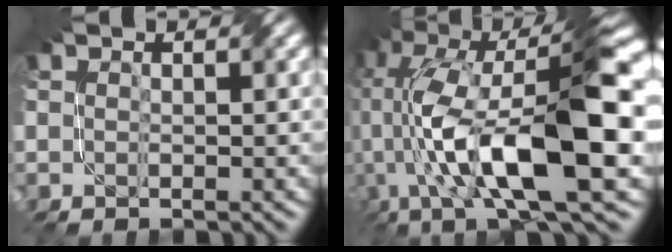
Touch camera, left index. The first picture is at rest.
{"total": 15.7, "force": [-1.8, 4.7, 14.9], "torque": [-0.264, 0.020, -0.026]}